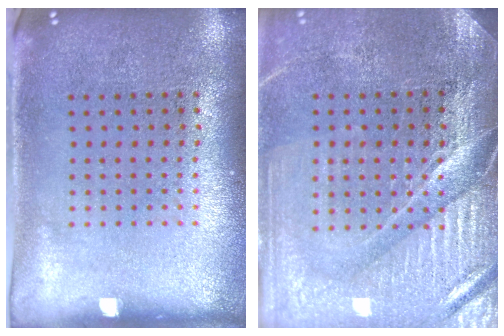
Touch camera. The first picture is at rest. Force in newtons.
{"total": 3.8, "press": 3.6, "slide": 1.3}